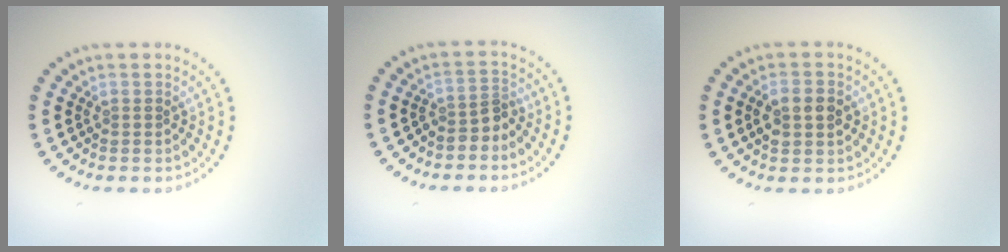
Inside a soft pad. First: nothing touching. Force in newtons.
{"total": 2.1, "press": 1.5, "slide": 1.4}
{"total": 3.7, "press": 3.7, "slide": 0.1}